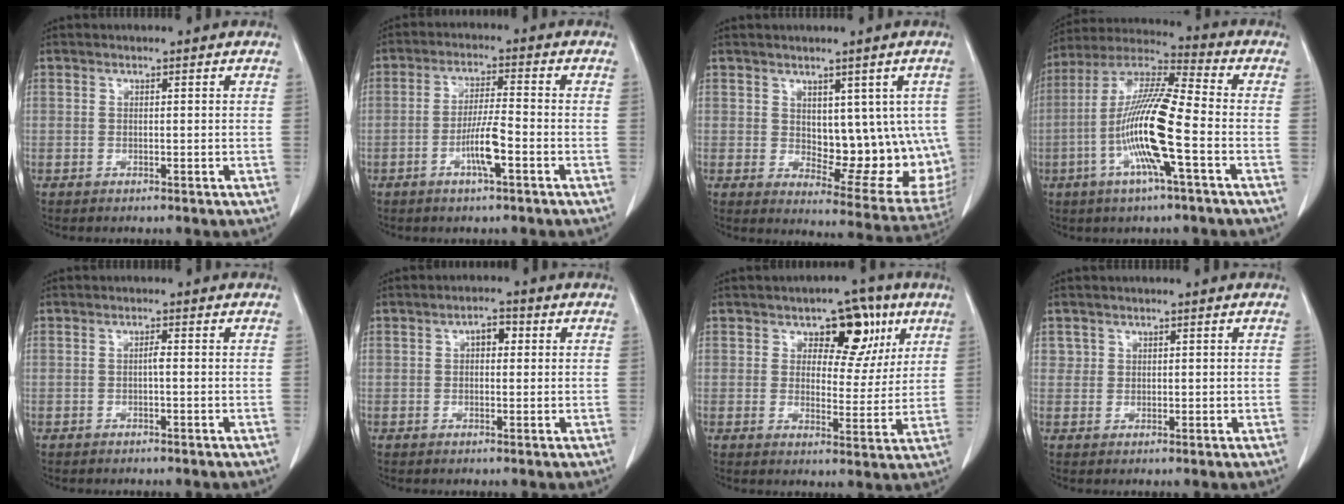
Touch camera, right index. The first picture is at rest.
{"total": 6.1, "force": [-2.3, 0.4, 5.6], "torque": [-0.108, -0.001, -0.044]}
{"total": 14.1, "force": [1.1, 7.3, 12.0], "torque": [-0.140, -0.005, 0.033]}
{"total": 15.0, "force": [-3.9, 0.9, 14.5], "torque": [-0.290, -0.003, -0.082]}
{"total": 0.9, "force": [-0.1, 0.1, 0.9], "torque": [-0.016, 0.001, -0.003]}
{"total": 2.7, "force": [0.6, 1.5, 2.2], "torque": [-0.030, 0.013, 0.005]}
{"total": 9.1, "force": [4.3, 5.3, 6.0], "torque": [-0.060, 0.015, 0.058]}
{"total": 1.8, "force": [0.9, 1.5, 0.1], "torque": [0.016, -0.003, 0.008]}